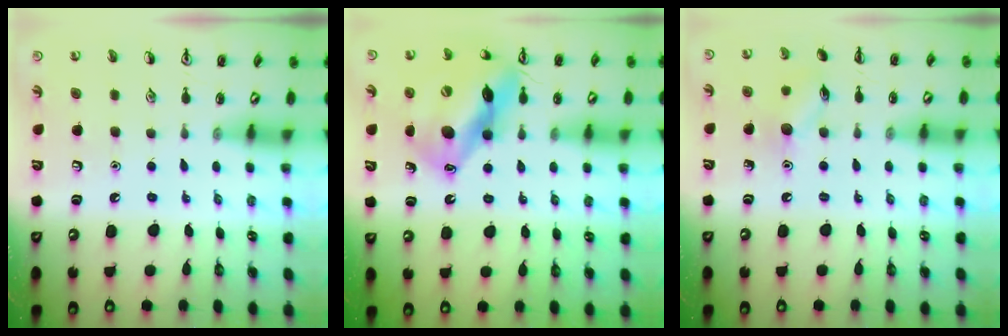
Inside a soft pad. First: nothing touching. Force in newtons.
{"total": 16.6, "press": 16.3, "slide": 3.1}
{"total": 8.5, "press": 8.4, "slide": 1.2}